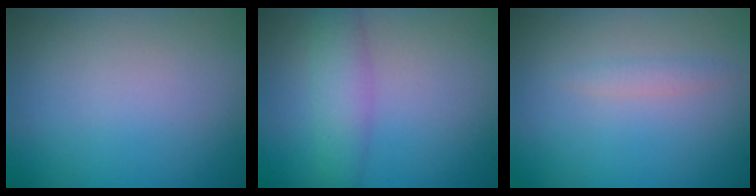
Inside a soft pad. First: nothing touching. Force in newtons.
{"total": 3.1, "press": 3.1, "slide": 0.0}
{"total": 0.9, "press": 0.9, "slide": 0.0}